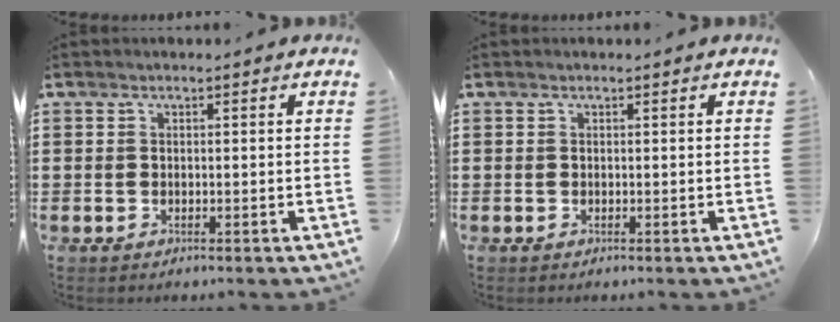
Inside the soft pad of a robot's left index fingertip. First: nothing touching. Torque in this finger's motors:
{"motor_torque": [0.00, 0.00, 0.00, 0.00]}